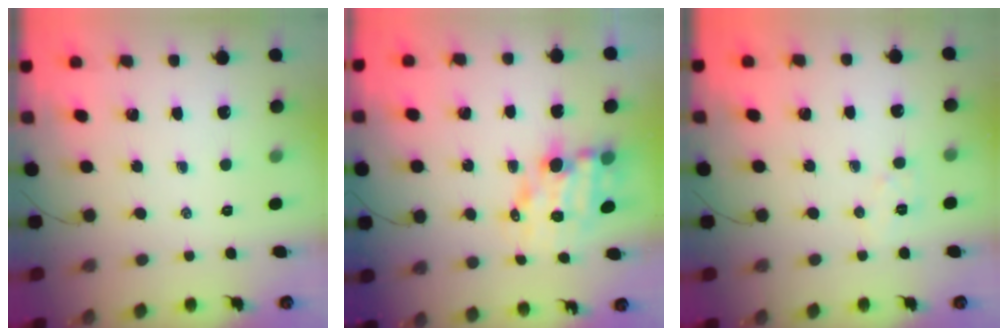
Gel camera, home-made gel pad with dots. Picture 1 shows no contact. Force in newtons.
{"total": 9.7, "press": 9.2, "slide": 2.9}
{"total": 5.5, "press": 5.5, "slide": 0.9}